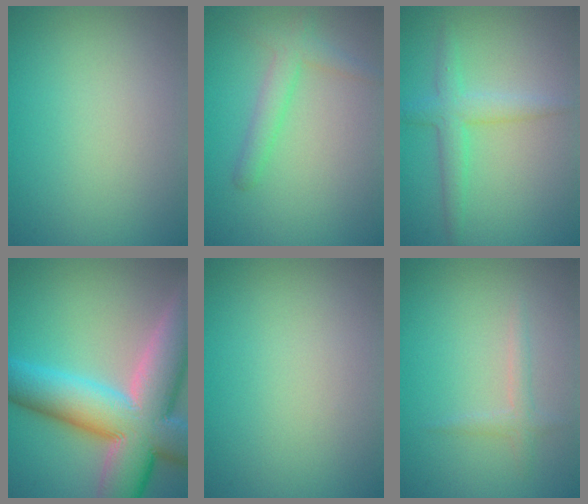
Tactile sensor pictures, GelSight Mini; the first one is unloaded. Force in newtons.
{"total": 2.4, "press": 2.4, "slide": 0.1}
{"total": 2.7, "press": 2.7, "slide": 0.1}
{"total": 14.3, "press": 14.2, "slide": 1.1}
{"total": 0.0}
{"total": 1.3, "press": 1.3, "slide": 0.0}